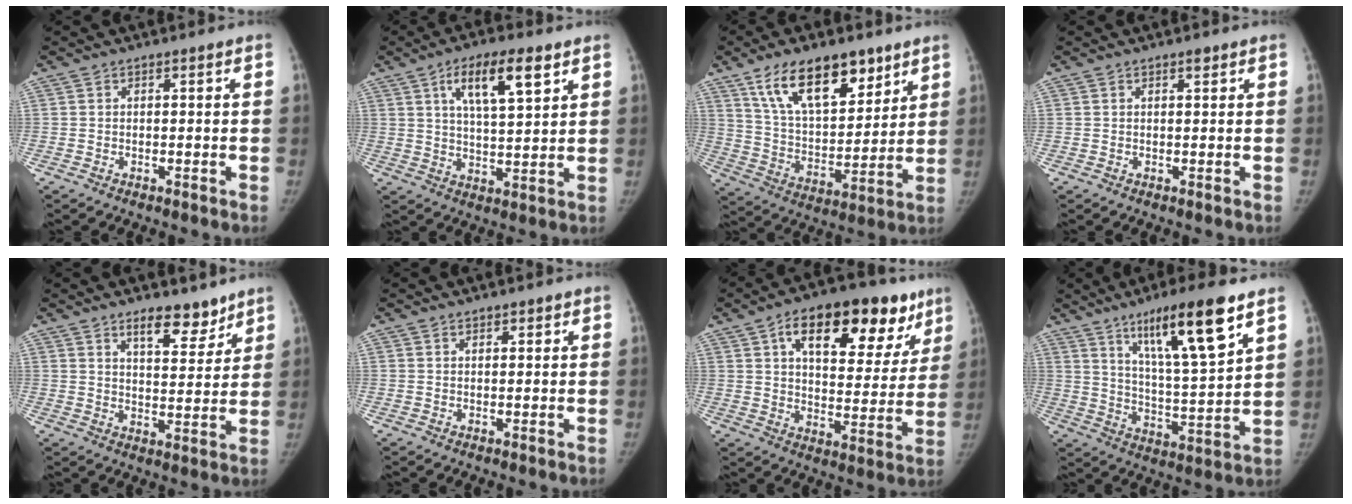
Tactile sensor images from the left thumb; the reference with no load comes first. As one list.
[{"total": 11.1, "force": [5.4, 3.5, 8.9], "torque": [-0.138, -0.021, 0.094]}, {"total": 18.2, "force": [11.1, 8.7, 11.4], "torque": [-0.142, -0.050, 0.199]}, {"total": 0.8, "force": [0.6, 0.3, 0.6], "torque": [-0.006, -0.002, 0.008]}, {"total": 8.0, "force": [5.9, 3.3, 4.2], "torque": [-0.034, -0.043, 0.091]}, {"total": 1.2, "force": [0.9, 0.7, 0.5], "torque": [0.002, -0.003, 0.009]}, {"total": 23.4, "force": [12.1, 11.6, 16.2], "torque": [-0.186, -0.008, 0.178]}, {"total": 17.2, "force": [9.8, 2.6, 13.9], "torque": [-0.220, -0.050, 0.170]}]